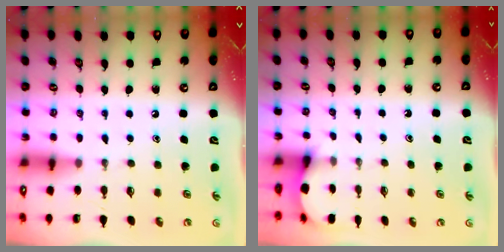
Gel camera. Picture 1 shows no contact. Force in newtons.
{"total": 2.8, "press": 2.8, "slide": 0.3}